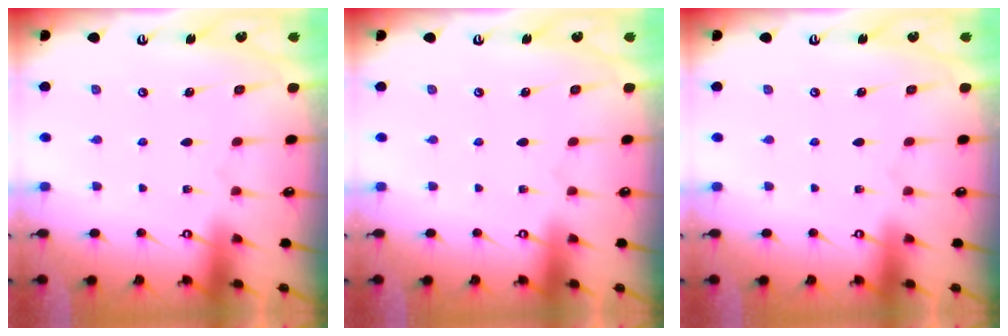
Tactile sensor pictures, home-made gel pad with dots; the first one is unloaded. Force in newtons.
{"total": 0.0}
{"total": 0.0}